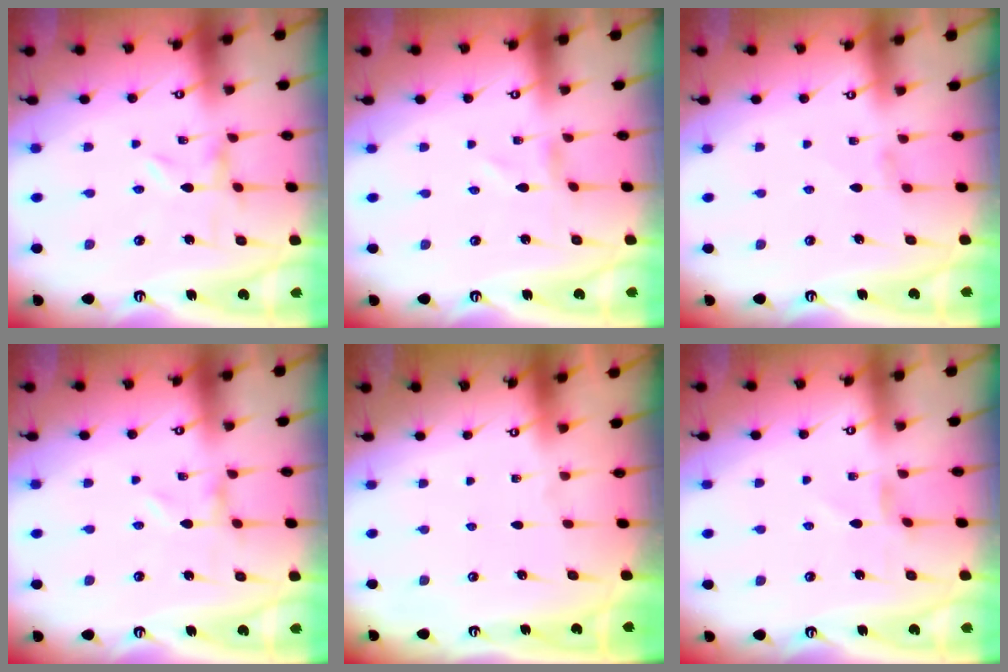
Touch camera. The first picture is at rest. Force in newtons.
{"total": 1.2, "press": 1.2, "slide": 0.1}
{"total": 0.7, "press": 0.6, "slide": 0.3}
{"total": 0.0}
{"total": 0.0}
{"total": 1.7, "press": 1.7, "slide": 0.4}